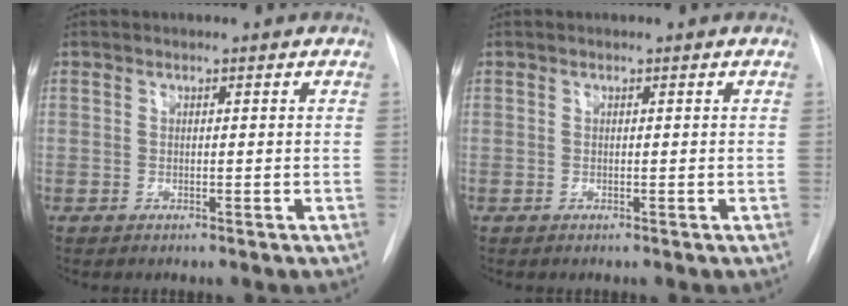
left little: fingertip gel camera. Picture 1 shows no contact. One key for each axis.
{"total": 0.0}